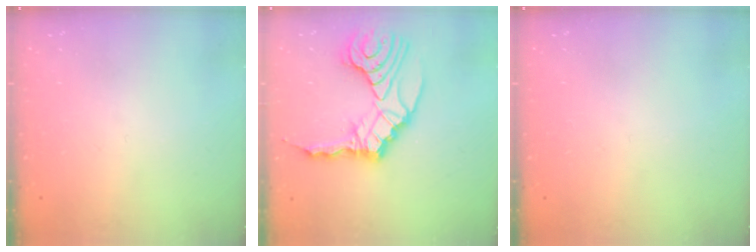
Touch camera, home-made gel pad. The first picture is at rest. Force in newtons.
{"total": 15.4, "press": 15.2, "slide": 2.1}
{"total": 0.0}